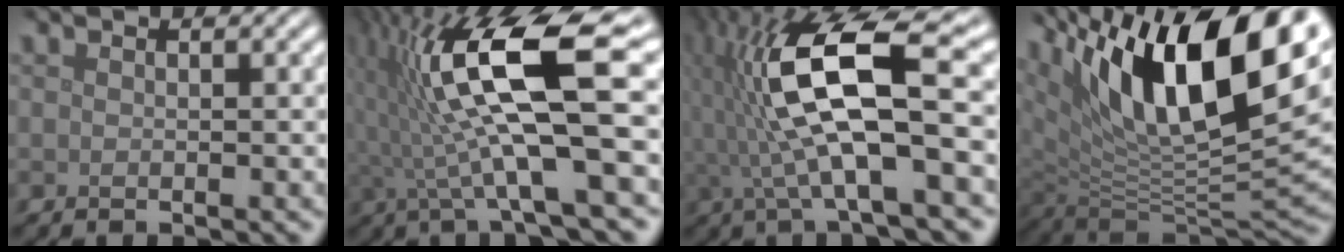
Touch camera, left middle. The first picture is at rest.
{"total": 12.8, "force": [1.3, 3.1, 12.3], "torque": [-0.230, 0.012, 0.025]}
{"total": 12.5, "force": [0.1, 3.7, 12.0], "torque": [-0.236, 0.016, -0.002]}
{"total": 16.9, "force": [8.0, 7.2, 13.0], "torque": [-0.224, 0.014, 0.138]}